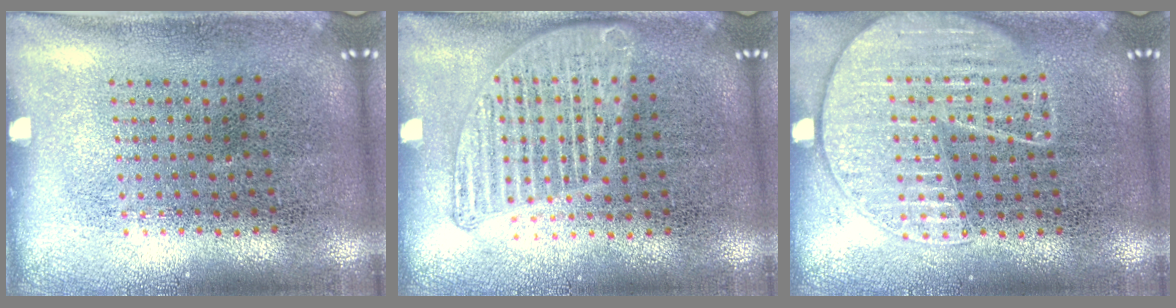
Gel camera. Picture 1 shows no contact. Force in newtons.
{"total": 1.2, "press": 1.2, "slide": 0.1}
{"total": 2.9, "press": 2.9, "slide": 0.3}